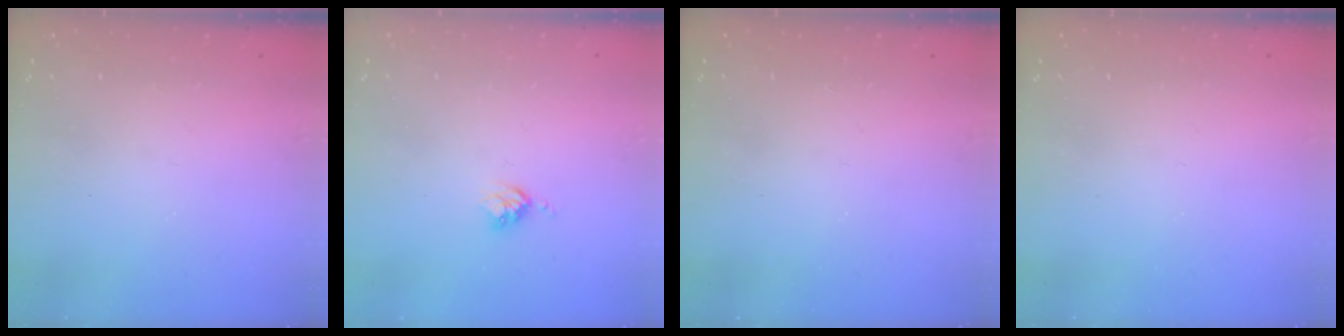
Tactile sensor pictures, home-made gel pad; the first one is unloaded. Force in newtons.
{"total": 3.4, "press": 3.4, "slide": 0.4}
{"total": 1.7, "press": 1.7, "slide": 0.2}
{"total": 0.0}